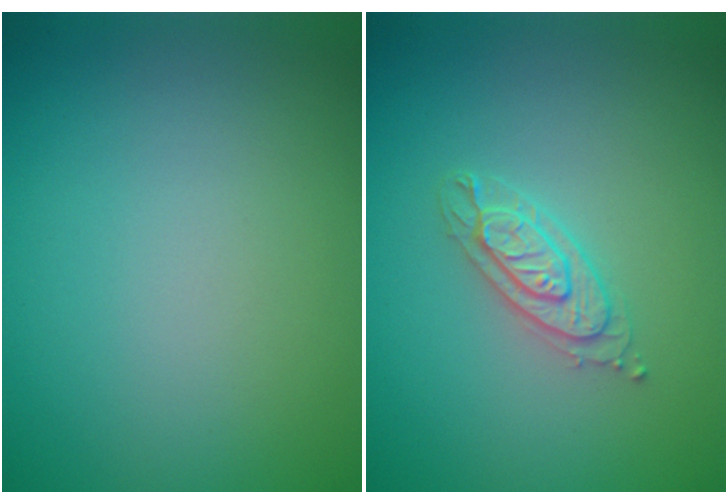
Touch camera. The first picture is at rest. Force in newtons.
{"total": 2.2, "press": 2.1, "slide": 0.4}